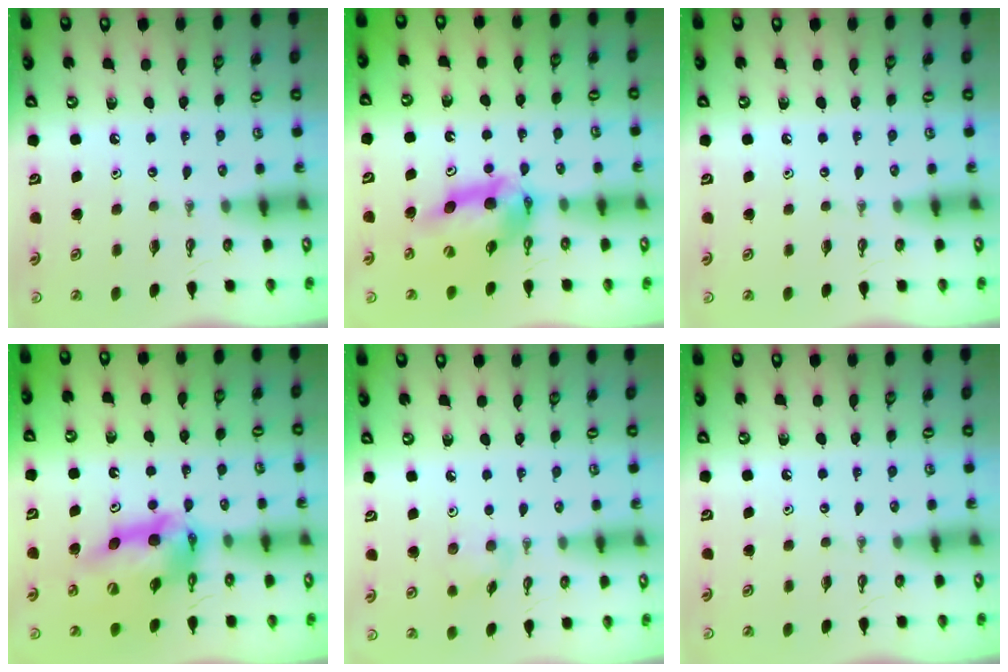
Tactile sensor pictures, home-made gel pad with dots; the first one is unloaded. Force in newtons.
{"total": 12.3, "press": 12.2, "slide": 1.1}
{"total": 0.0}
{"total": 15.7, "press": 15.6, "slide": 1.4}
{"total": 5.3, "press": 5.3, "slide": 0.6}
{"total": 0.0}